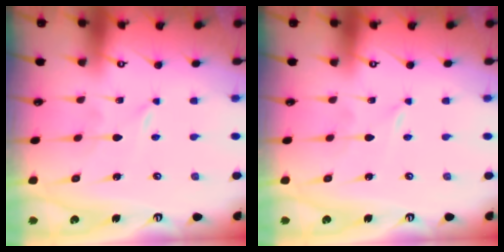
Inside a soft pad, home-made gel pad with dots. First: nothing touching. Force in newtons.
{"total": 0.0}